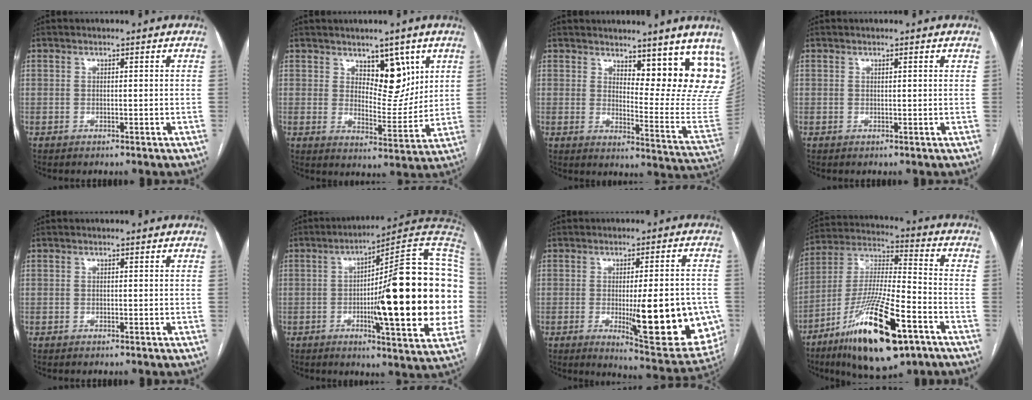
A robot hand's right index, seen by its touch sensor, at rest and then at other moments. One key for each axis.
{"total": 7.8, "fx": 4.2, "fy": 3.7, "fz": 5.5, "tx": -0.071, "ty": -0.006, "tz": 0.072}
{"total": 14.3, "fx": 11.1, "fy": 3.1, "fz": 8.5, "tx": -0.082, "ty": -0.038, "tz": 0.126}
{"total": 0.6, "fx": 0.4, "fy": 0.0, "fz": 0.4, "tx": -0.006, "ty": 0.003, "tz": 0.005}
{"total": 0.0}
{"total": 25.6, "fx": -1.4, "fy": 2.1, "fz": 25.4, "tx": -0.273, "ty": 0.016, "tz": -0.029}
{"total": 17.6, "fx": -3.6, "fy": 3.6, "fz": 16.8, "tx": -0.158, "ty": -0.009, "tz": -0.029}
{"total": 20.9, "fx": -11.0, "fy": 4.1, "fz": 17.2, "tx": -0.329, "ty": -0.032, "tz": -0.188}